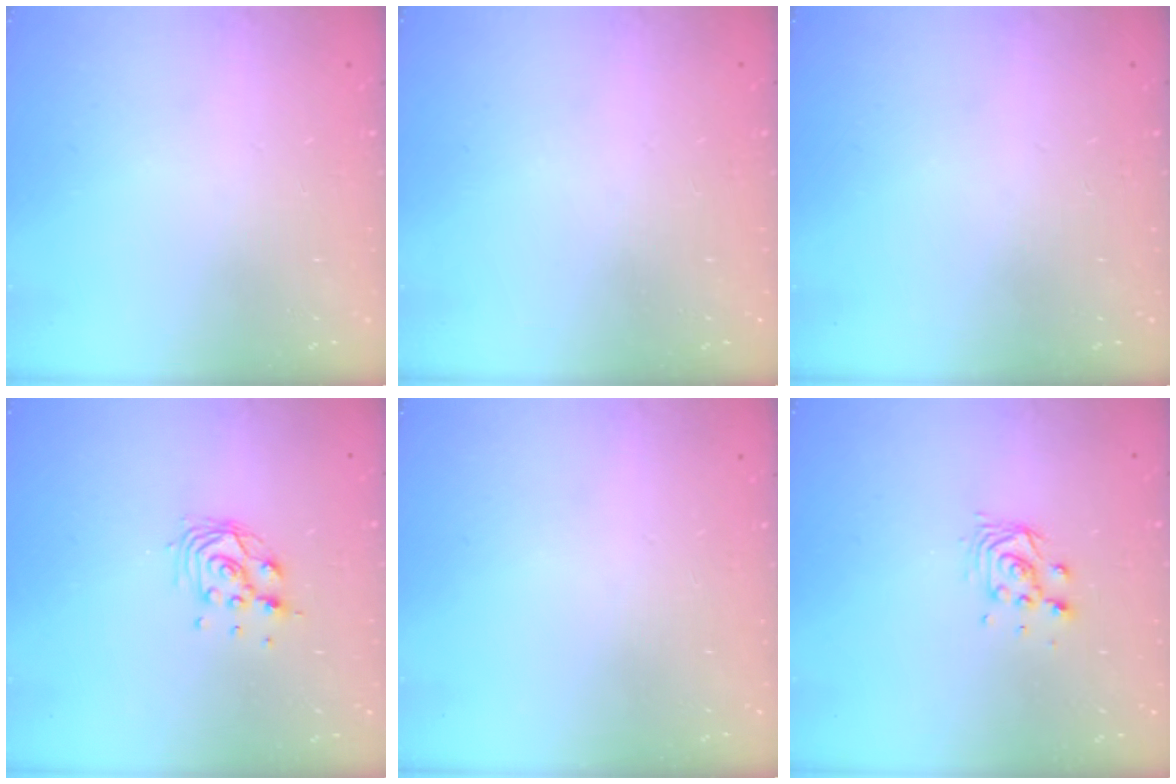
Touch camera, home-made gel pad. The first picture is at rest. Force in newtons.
{"total": 0.0}
{"total": 0.0}
{"total": 9.3, "press": 9.2, "slide": 1.3}
{"total": 0.0}
{"total": 5.0, "press": 5.0, "slide": 0.1}